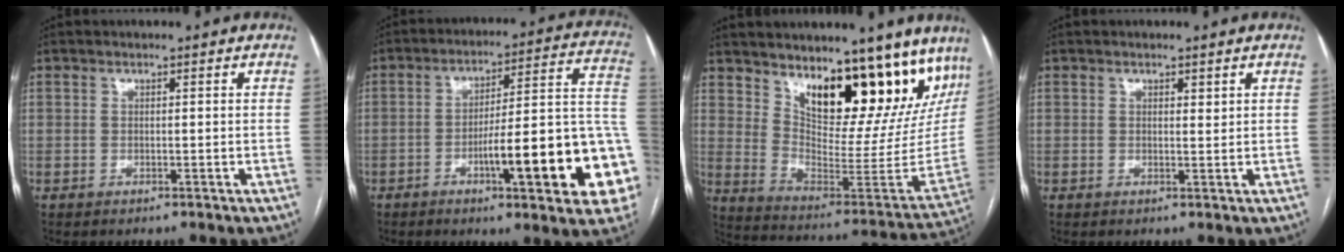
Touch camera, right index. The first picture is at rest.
{"total": 20.6, "force": [-6.4, 2.4, 19.4], "torque": [-0.185, 0.019, -0.083]}
{"total": 21.3, "force": [16.5, 6.2, 12.0], "torque": [-0.158, -0.044, 0.239]}
{"total": 0.9, "force": [0.6, 0.3, 0.6], "torque": [-0.008, -0.003, 0.008]}